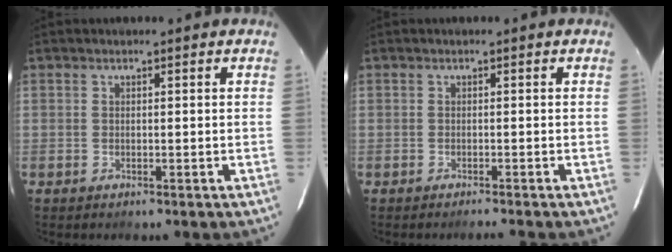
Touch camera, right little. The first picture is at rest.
{"total": 1.4, "force": [-1.3, -0.2, 0.4], "torque": [-0.009, -0.007, -0.021]}